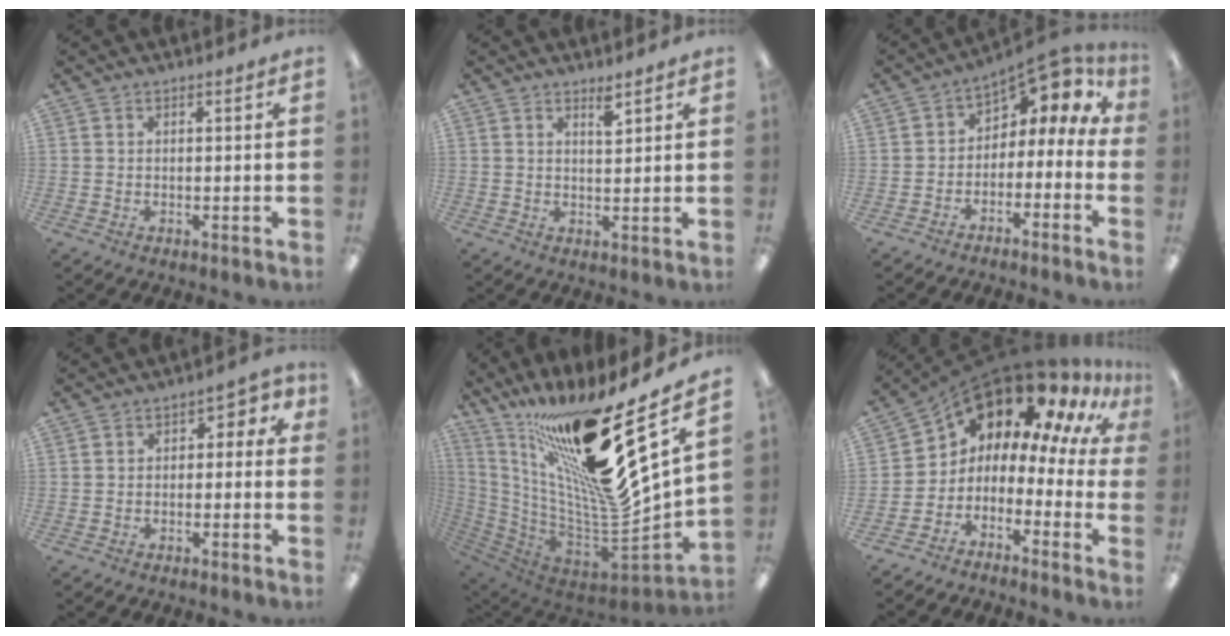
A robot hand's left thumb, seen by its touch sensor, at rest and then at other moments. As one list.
[{"total": 2.9, "force": [2.2, 0.8, 1.8], "torque": [-0.026, -0.005, 0.035]}, {"total": 4.5, "force": [1.5, 3.4, 2.5], "torque": [-0.034, -0.023, 0.025]}, {"total": 3.9, "force": [-2.5, 2.3, 1.9], "torque": [-0.029, 0.024, -0.049]}, {"total": 24.6, "force": [14.4, 4.0, 19.5], "torque": [-0.309, -0.140, 0.229]}, {"total": 12.1, "force": [9.4, 5.4, 5.3], "torque": [-0.088, -0.091, 0.153]}]